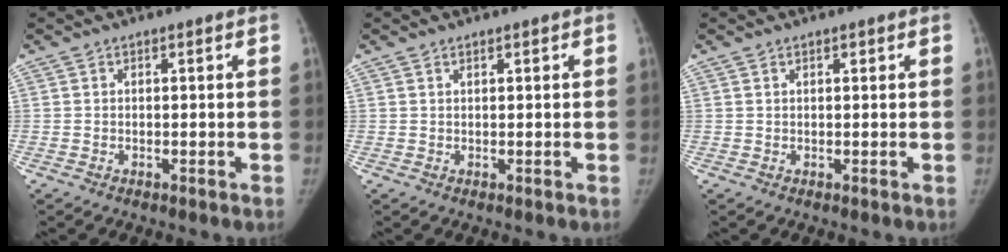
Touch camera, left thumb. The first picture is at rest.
{"total": 0.6, "force": [0.5, 0.2, 0.3], "torque": [-0.005, -0.002, 0.008]}
{"total": 0.7, "force": [0.4, 0.3, 0.4], "torque": [-0.006, -0.002, 0.007]}